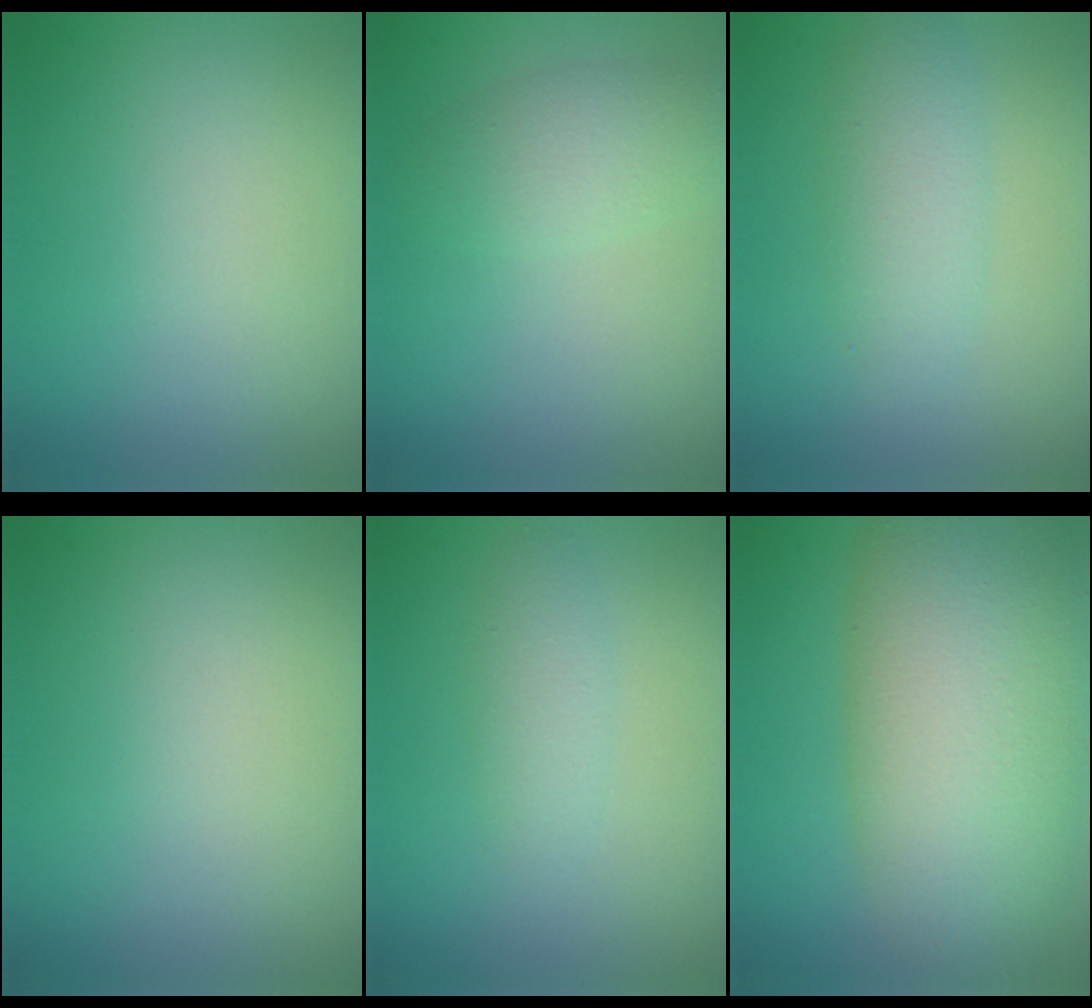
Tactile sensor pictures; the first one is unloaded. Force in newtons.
{"total": 2.7, "press": 2.7, "slide": 0.1}
{"total": 3.0, "press": 3.0, "slide": 0.1}
{"total": 0.0}
{"total": 1.8, "press": 1.8, "slide": 0.1}
{"total": 11.9, "press": 11.8, "slide": 0.6}